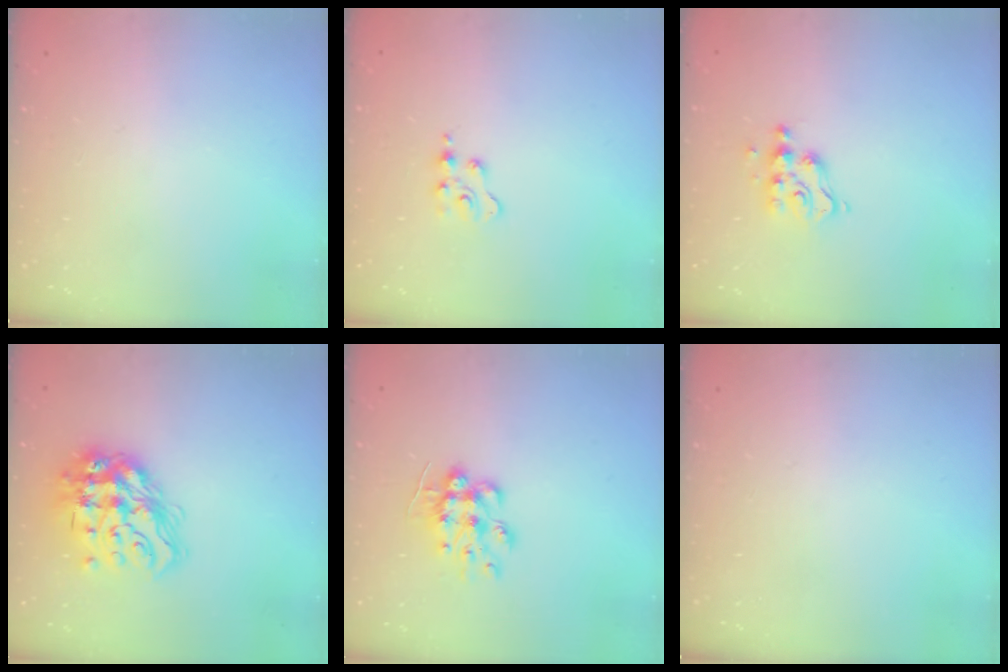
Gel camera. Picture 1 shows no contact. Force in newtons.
{"total": 2.6, "press": 2.5, "slide": 0.4}
{"total": 6.8, "press": 6.8, "slide": 0.3}
{"total": 18.0, "press": 18.0, "slide": 1.8}
{"total": 9.3, "press": 9.3, "slide": 0.7}
{"total": 0.0}